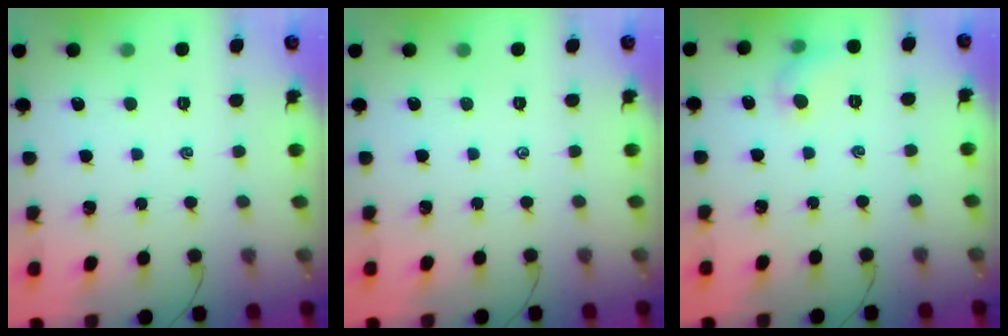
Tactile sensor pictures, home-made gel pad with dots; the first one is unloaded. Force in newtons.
{"total": 0.0}
{"total": 5.8, "press": 5.7, "slide": 1.3}